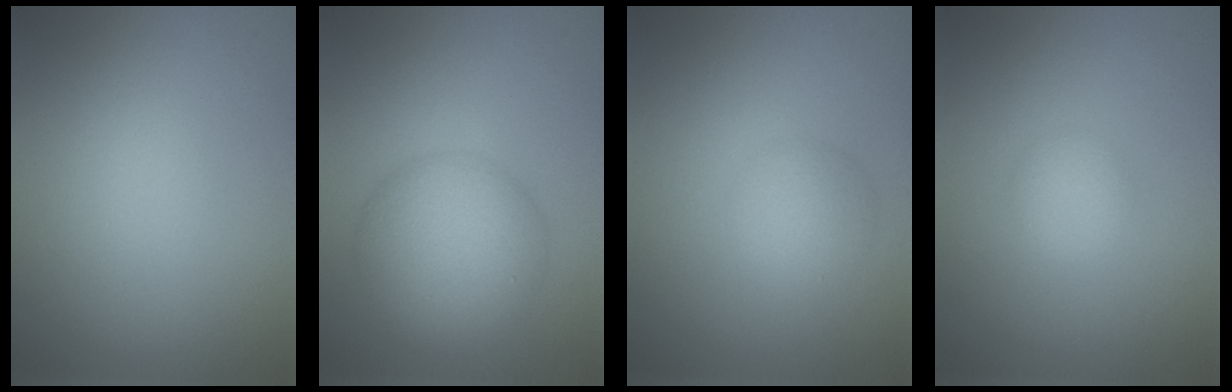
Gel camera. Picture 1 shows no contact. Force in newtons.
{"total": 7.5, "press": 7.5, "slide": 0.0}
{"total": 3.5, "press": 3.5, "slide": 0.2}
{"total": 1.8, "press": 1.8, "slide": 0.1}